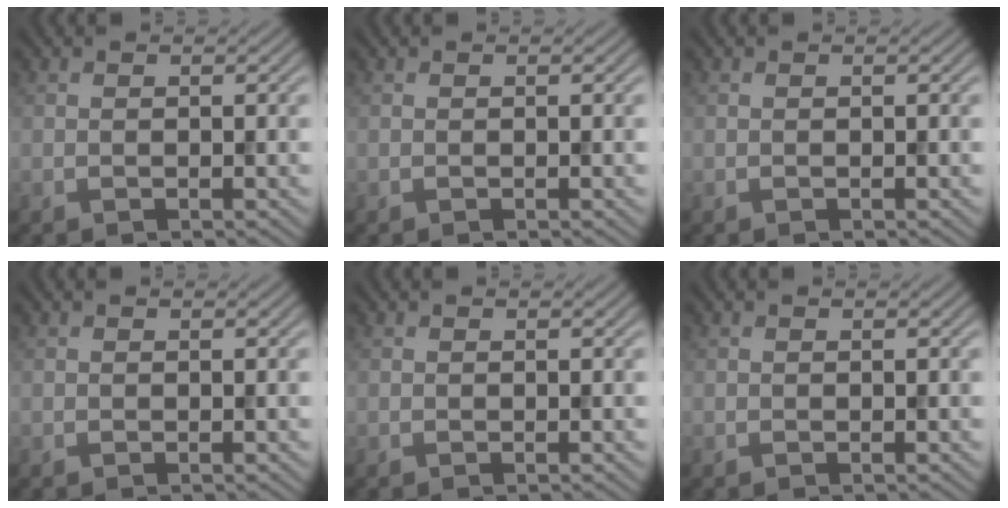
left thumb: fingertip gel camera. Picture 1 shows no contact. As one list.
[{"total": 0.0}, {"total": 0.0}, {"total": 0.0}, {"total": 0.0}, {"total": 0.0}]